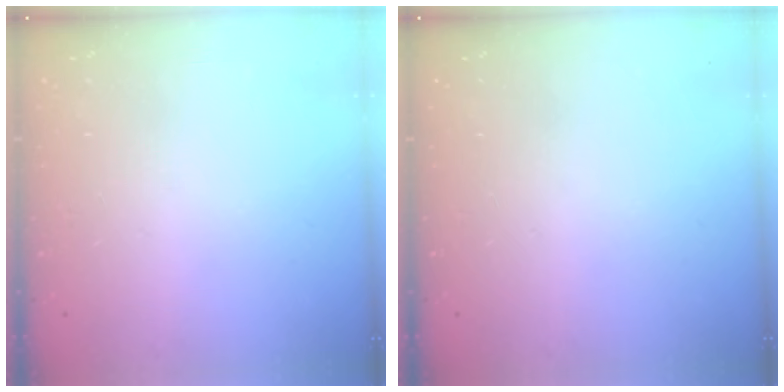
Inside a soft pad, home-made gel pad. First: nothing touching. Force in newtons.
{"total": 0.0}